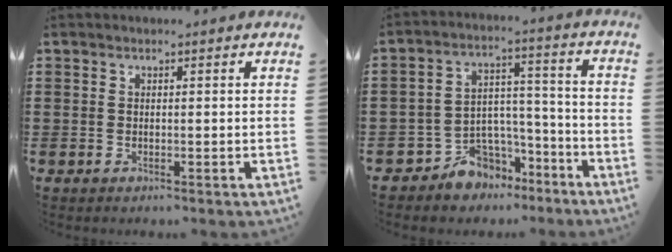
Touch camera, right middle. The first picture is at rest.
{"total": 6.7, "force": [-5.7, 3.5, 0.2], "torque": [-0.016, 0.017, -0.112]}